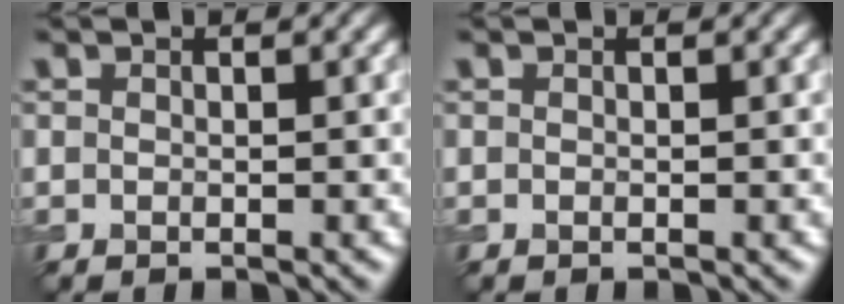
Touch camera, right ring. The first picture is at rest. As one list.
[{"total": 0.0}]